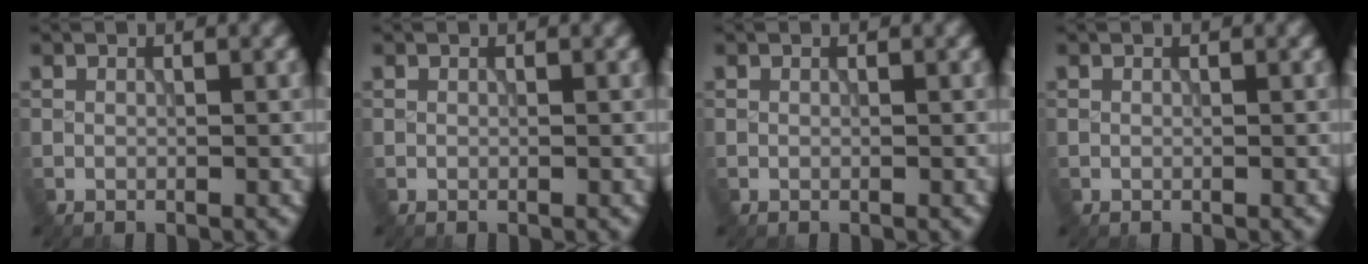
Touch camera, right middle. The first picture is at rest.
{"total": 0.0}
{"total": 0.0}
{"total": 0.0}